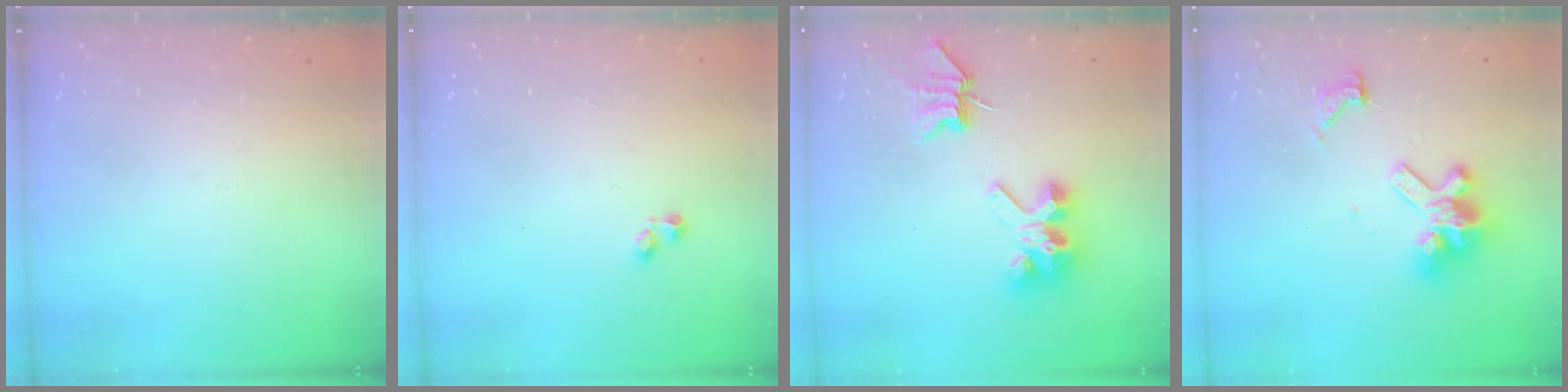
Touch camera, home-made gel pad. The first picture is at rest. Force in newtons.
{"total": 1.4, "press": 1.4, "slide": 0.5}
{"total": 6.7, "press": 6.7, "slide": 0.6}
{"total": 11.0, "press": 10.9, "slide": 1.4}